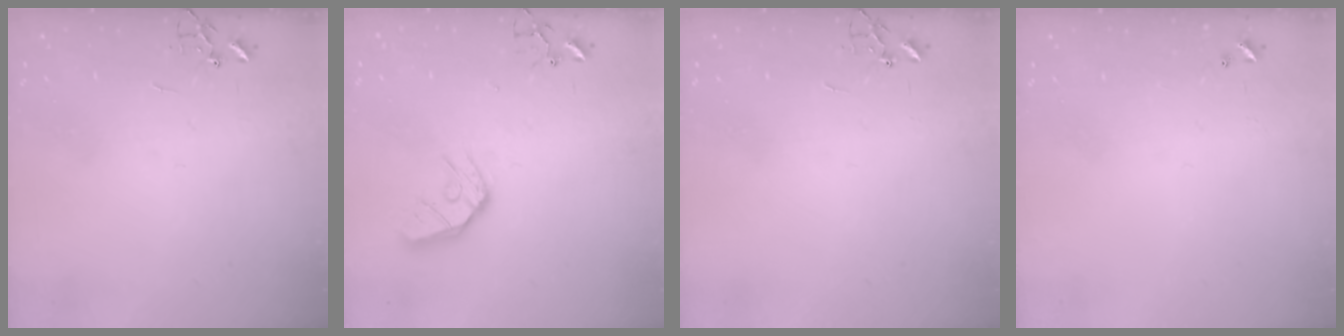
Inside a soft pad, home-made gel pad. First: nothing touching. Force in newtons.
{"total": 11.0, "press": 11.0, "slide": 1.3}
{"total": 0.0}
{"total": 0.0}